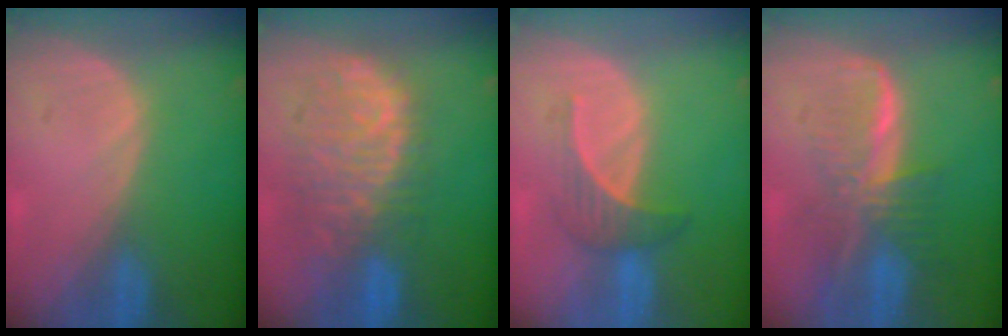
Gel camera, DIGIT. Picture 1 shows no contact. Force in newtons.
{"total": 10.9, "press": 9.4, "slide": 5.5}
{"total": 3.8, "press": 3.8, "slide": 0.8}
{"total": 8.1, "press": 7.0, "slide": 4.2}